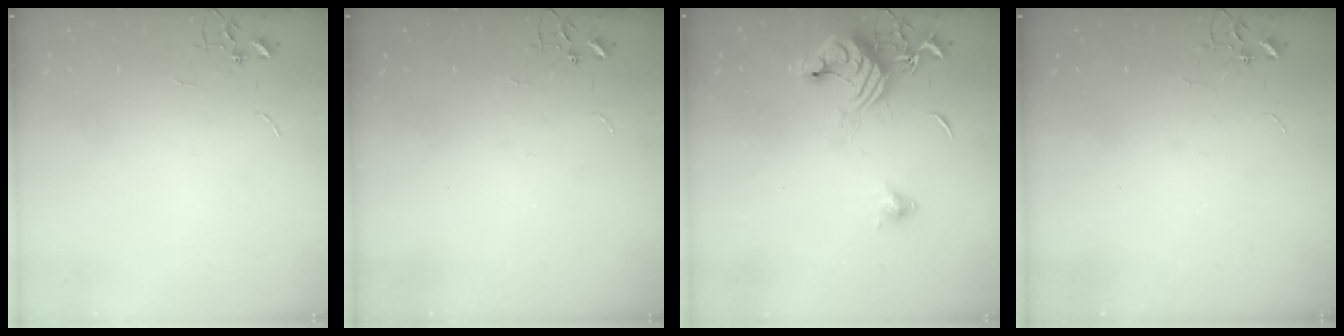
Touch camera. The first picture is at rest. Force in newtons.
{"total": 0.0}
{"total": 13.2, "press": 13.1, "slide": 1.7}
{"total": 0.0}